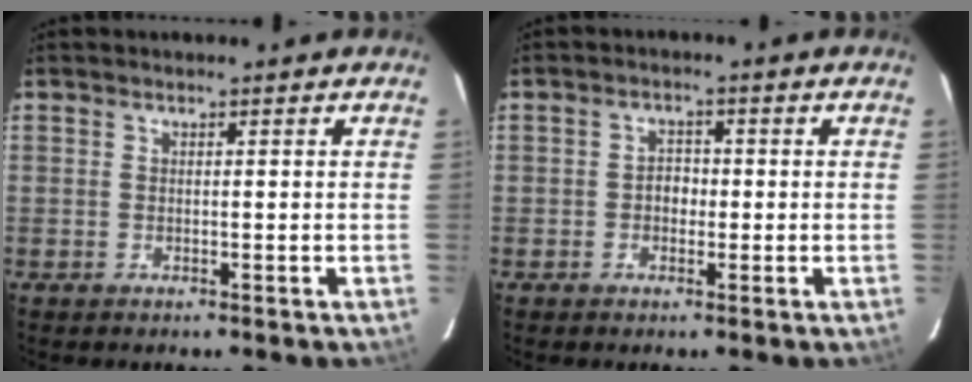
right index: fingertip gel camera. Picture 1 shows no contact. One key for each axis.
{"total": 2.5, "fx": -0.6, "fy": 2.1, "fz": 1.2, "tx": -0.019, "ty": 0.009, "tz": -0.011}